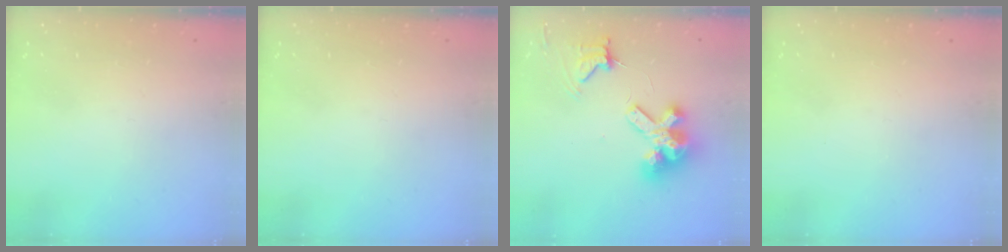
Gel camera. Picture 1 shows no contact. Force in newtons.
{"total": 0.0}
{"total": 11.4, "press": 11.3, "slide": 1.5}
{"total": 0.0}